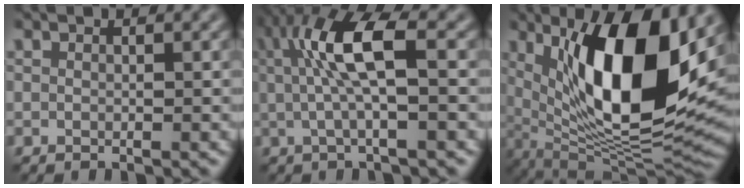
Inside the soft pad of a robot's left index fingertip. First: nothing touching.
{"total": 6.3, "force": [0.9, 1.5, 6.0], "torque": [-0.124, 0.006, 0.016]}
{"total": 14.0, "force": [3.6, 5.0, 12.6], "torque": [-0.207, -0.018, 0.064]}